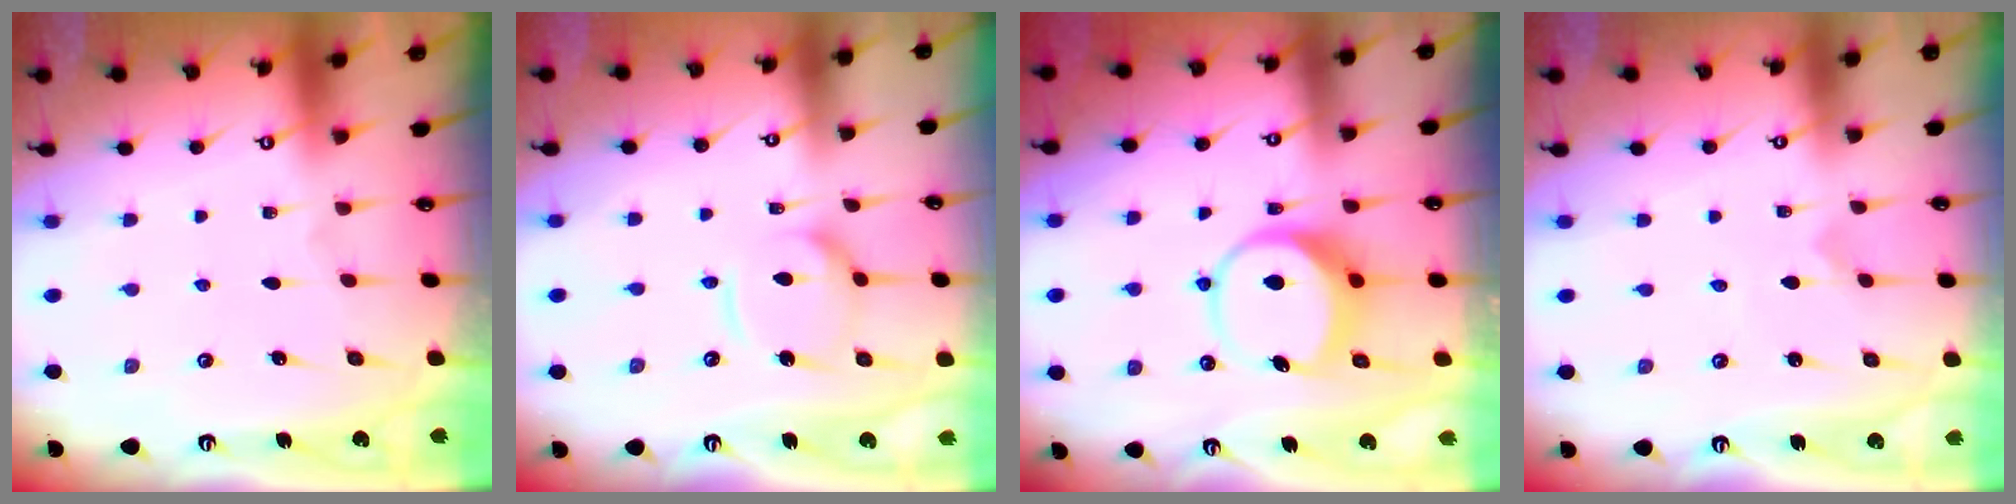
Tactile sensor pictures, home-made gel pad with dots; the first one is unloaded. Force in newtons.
{"total": 11.6, "press": 11.5, "slide": 1.2}
{"total": 8.6, "press": 8.5, "slide": 1.4}
{"total": 0.0}